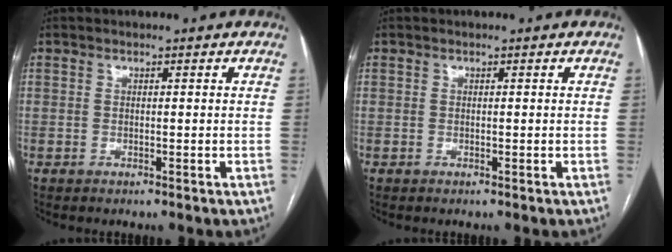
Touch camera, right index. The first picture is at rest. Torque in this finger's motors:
{"motor_torque": [0.01, 0.01, 0.00, 0.00]}